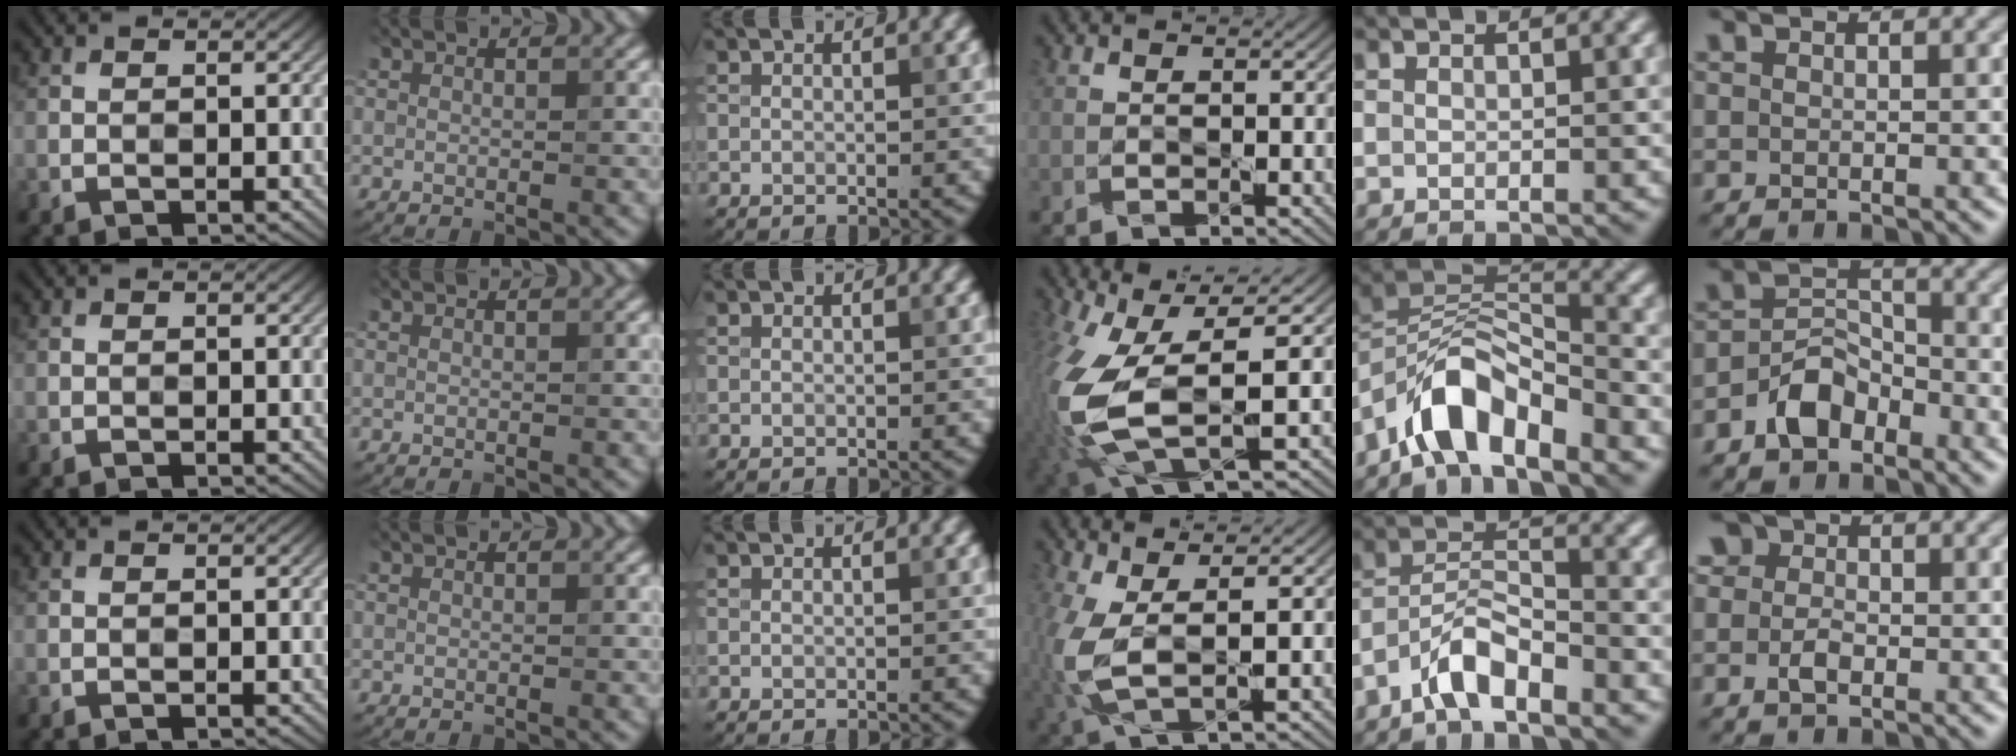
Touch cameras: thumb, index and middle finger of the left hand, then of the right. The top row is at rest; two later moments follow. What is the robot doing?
{"motion": "lift_and_place", "object": "knife"}